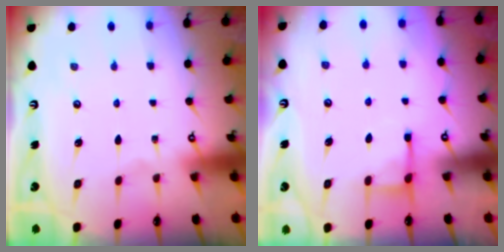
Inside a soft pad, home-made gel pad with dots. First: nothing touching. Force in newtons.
{"total": 4.0, "press": 3.9, "slide": 0.6}